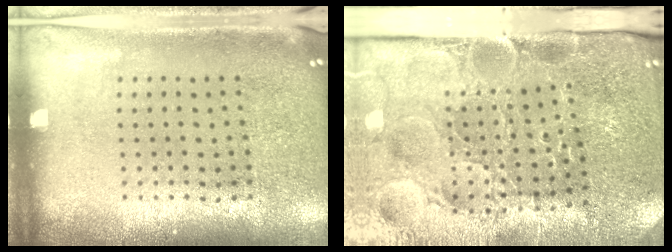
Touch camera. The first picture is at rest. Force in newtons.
{"total": 3.7, "press": 3.7, "slide": 0.7}